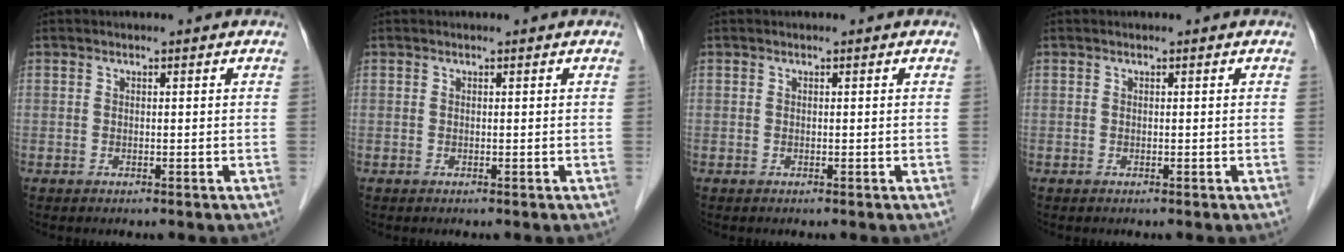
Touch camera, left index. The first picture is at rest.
{"total": 0.0}
{"total": 0.0}
{"total": 0.0}